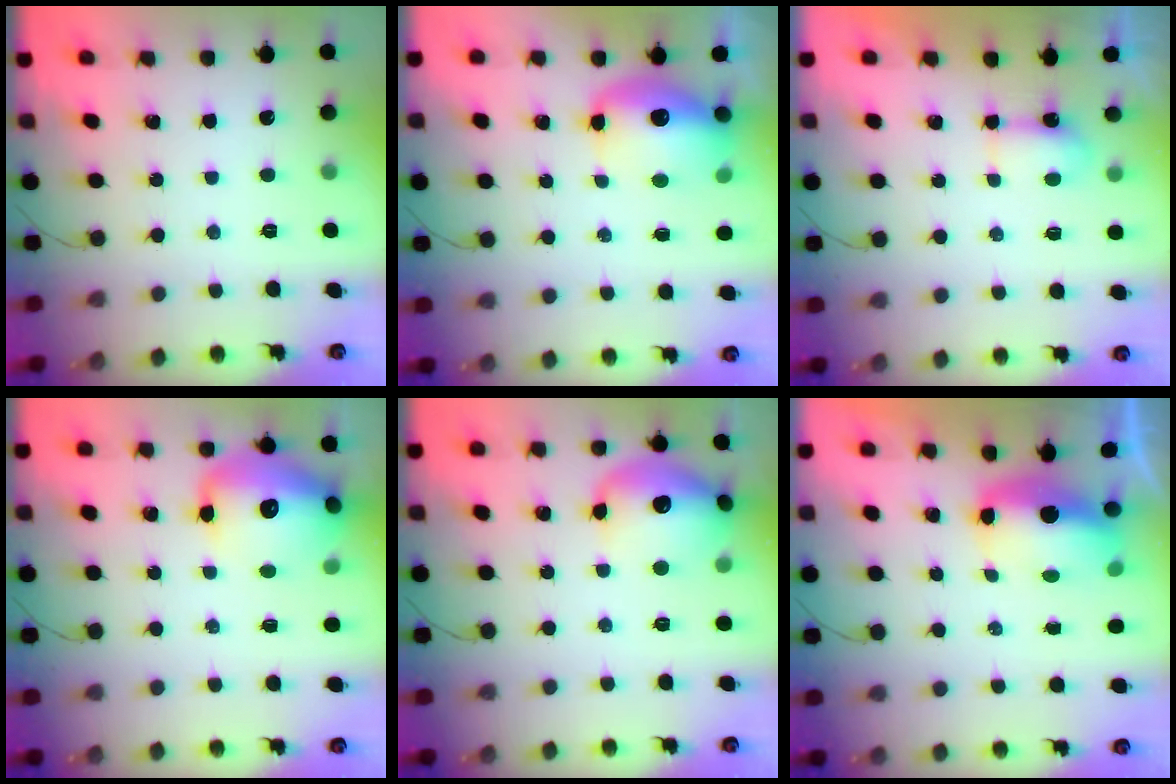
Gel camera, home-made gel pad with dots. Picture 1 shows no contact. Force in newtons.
{"total": 12.0, "press": 11.7, "slide": 2.7}
{"total": 3.8, "press": 3.7, "slide": 1.0}
{"total": 16.3, "press": 15.9, "slide": 3.7}
{"total": 15.7, "press": 15.6, "slide": 1.1}
{"total": 8.8, "press": 8.6, "slide": 1.9}